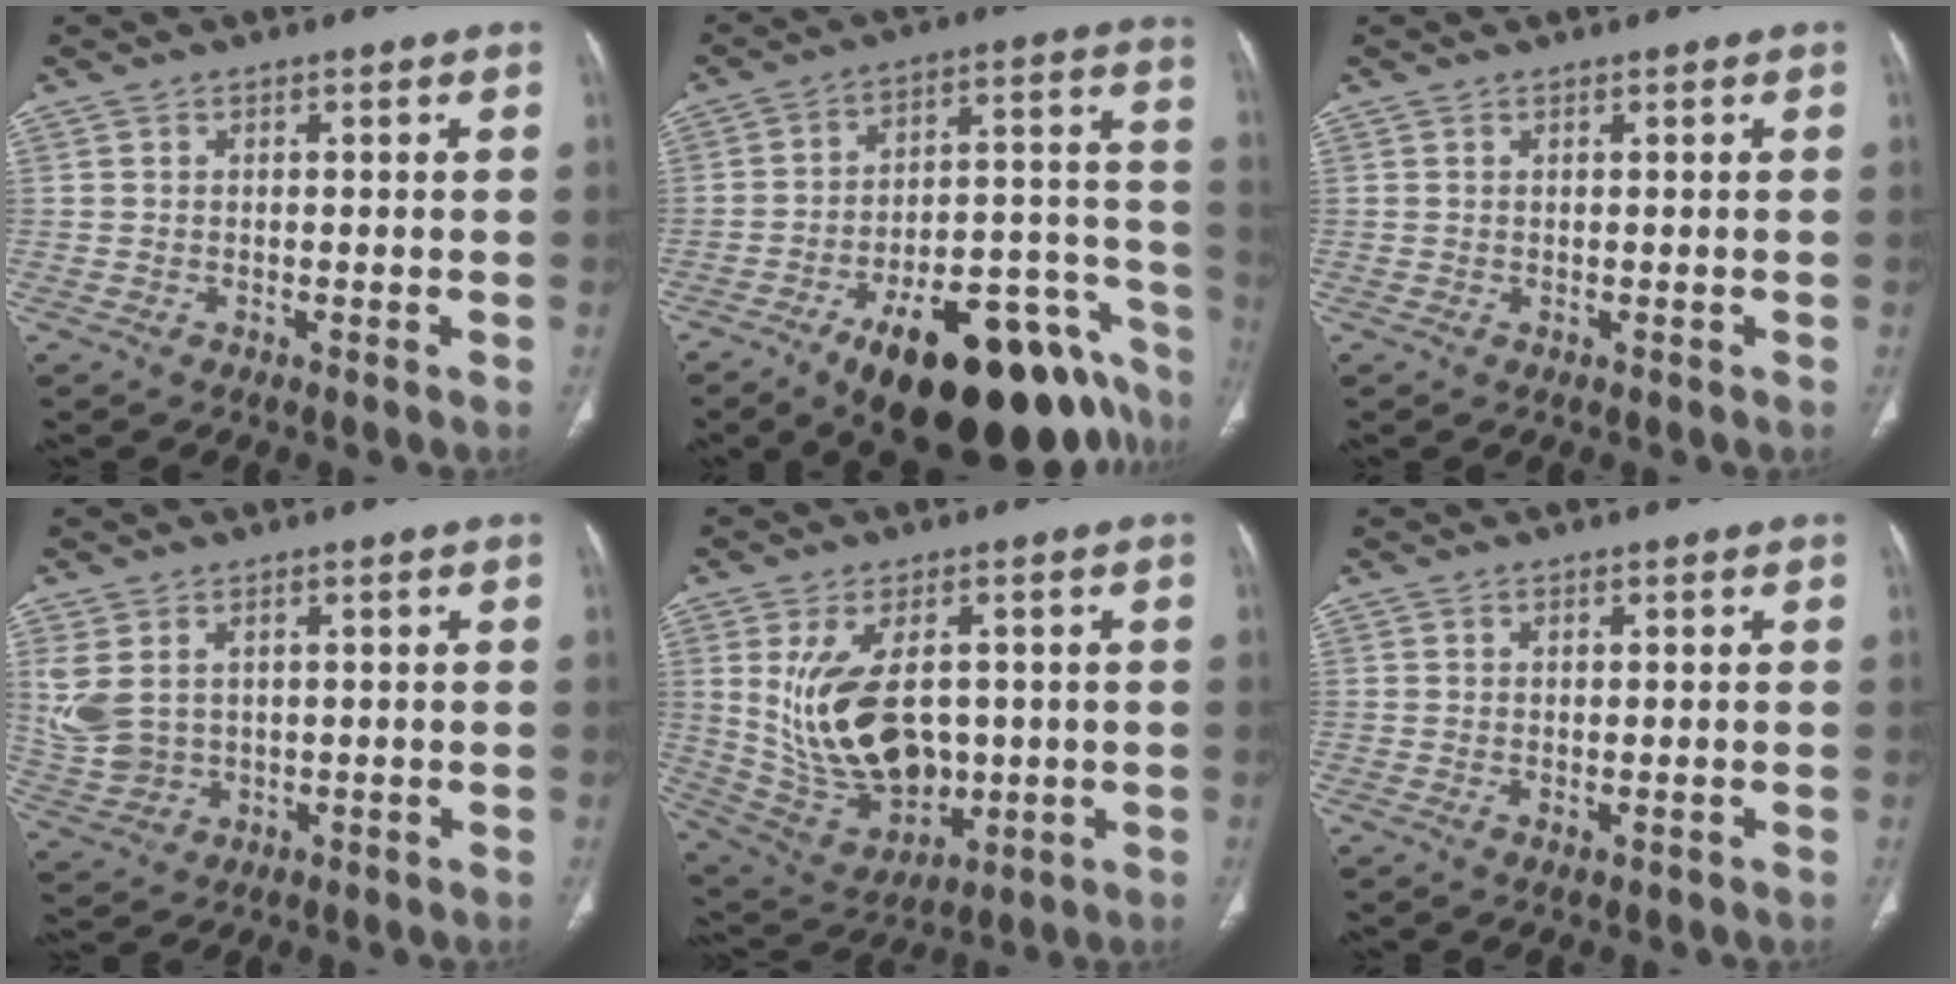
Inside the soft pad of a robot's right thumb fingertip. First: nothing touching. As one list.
[{"total": 29.1, "force": [-17.4, 11.6, 20.2], "torque": [-0.181, 0.091, -0.245]}, {"total": 0.0}, {"total": 7.9, "force": [2.0, 5.6, 5.1], "torque": [-0.118, -0.004, 0.059]}, {"total": 16.7, "force": [1.3, 10.3, 13.1], "torque": [-0.217, -0.009, 0.056]}, {"total": 0.9, "force": [-0.1, 0.4, 0.8], "torque": [-0.016, -0.005, 0.002]}]